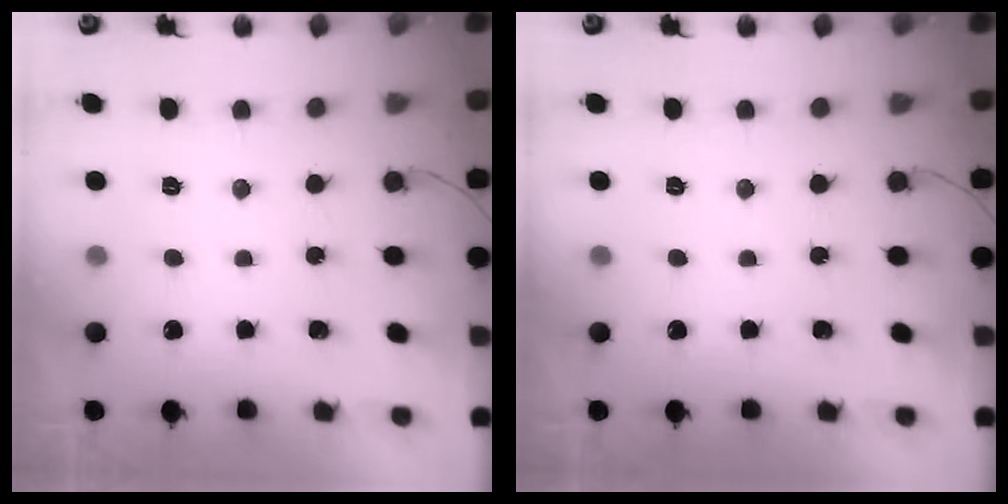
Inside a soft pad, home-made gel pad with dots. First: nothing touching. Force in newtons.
{"total": 0.0}